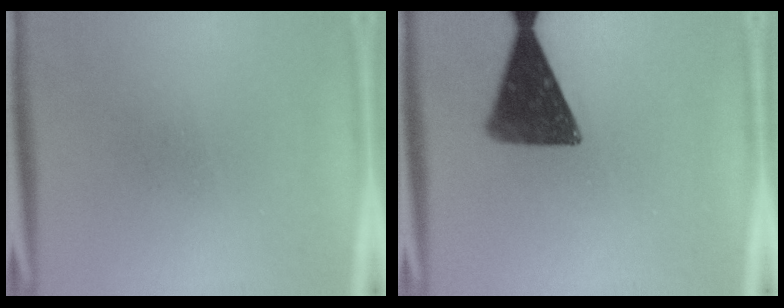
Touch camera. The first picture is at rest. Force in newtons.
{"total": 12.8}